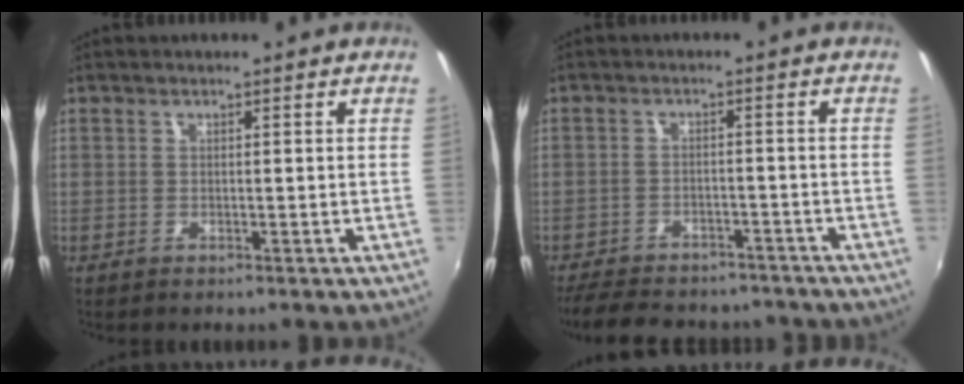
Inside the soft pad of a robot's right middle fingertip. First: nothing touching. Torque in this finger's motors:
{"motor_torque": [1.08, -1.06, 0.20, 0.03]}